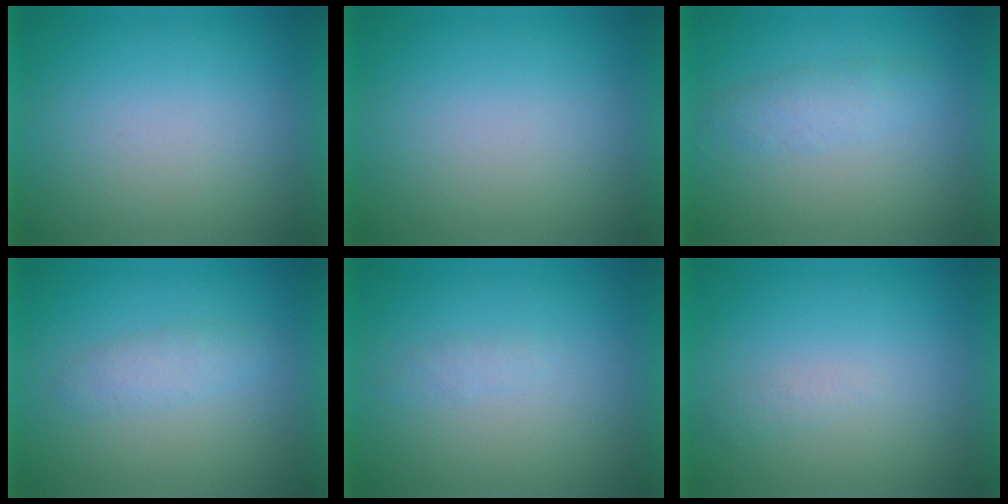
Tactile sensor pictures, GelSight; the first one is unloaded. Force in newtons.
{"total": 3.0}
{"total": 2.5}
{"total": 2.3}
{"total": 1.2}
{"total": 1.2}